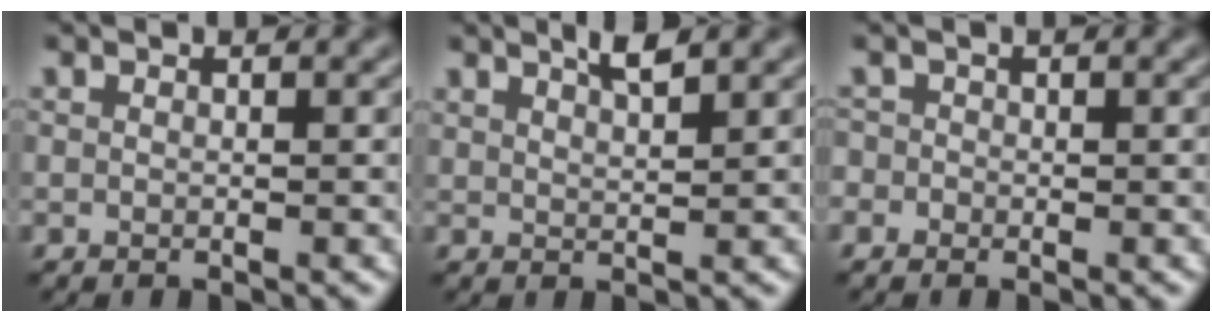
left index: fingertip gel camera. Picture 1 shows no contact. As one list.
[{"total": 1.9, "force": [1.3, 0.4, 1.2], "torque": [-0.012, 0.004, 0.023]}, {"total": 0.9, "force": [-0.6, 0.6, -0.1], "torque": [0.001, 0.001, -0.012]}]